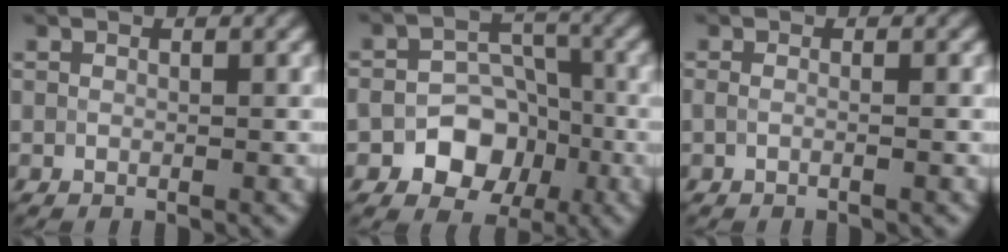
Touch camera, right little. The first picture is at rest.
{"total": 6.0, "force": [-2.5, 4.5, 3.1], "torque": [-0.029, -0.004, -0.039]}
{"total": 1.5, "force": [0.0, 0.8, 1.2], "torque": [-0.002, -0.006, -0.019]}